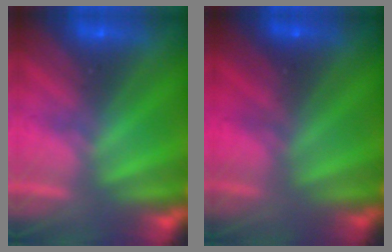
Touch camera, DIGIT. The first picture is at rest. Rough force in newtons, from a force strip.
{"total": 2.1}